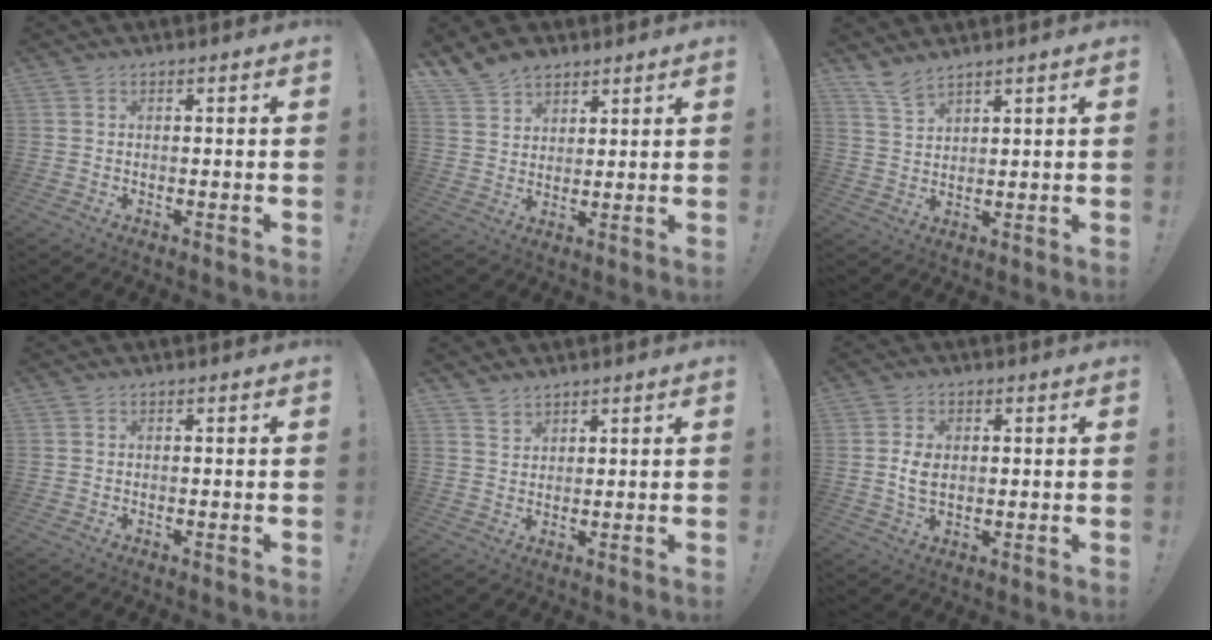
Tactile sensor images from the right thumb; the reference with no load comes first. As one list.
[{"total": 7.8, "force": [6.3, 4.2, 1.7], "torque": [-0.042, -0.039, 0.126]}, {"total": 5.6, "force": [4.9, 1.2, 2.5], "torque": [-0.046, -0.030, 0.090]}, {"total": 0.0}, {"total": 2.6, "force": [2.5, 0.9, 0.2], "torque": [-0.001, -0.022, 0.046]}, {"total": 4.3, "force": [0.3, 2.8, 3.3], "torque": [-0.053, -0.001, 0.004]}]